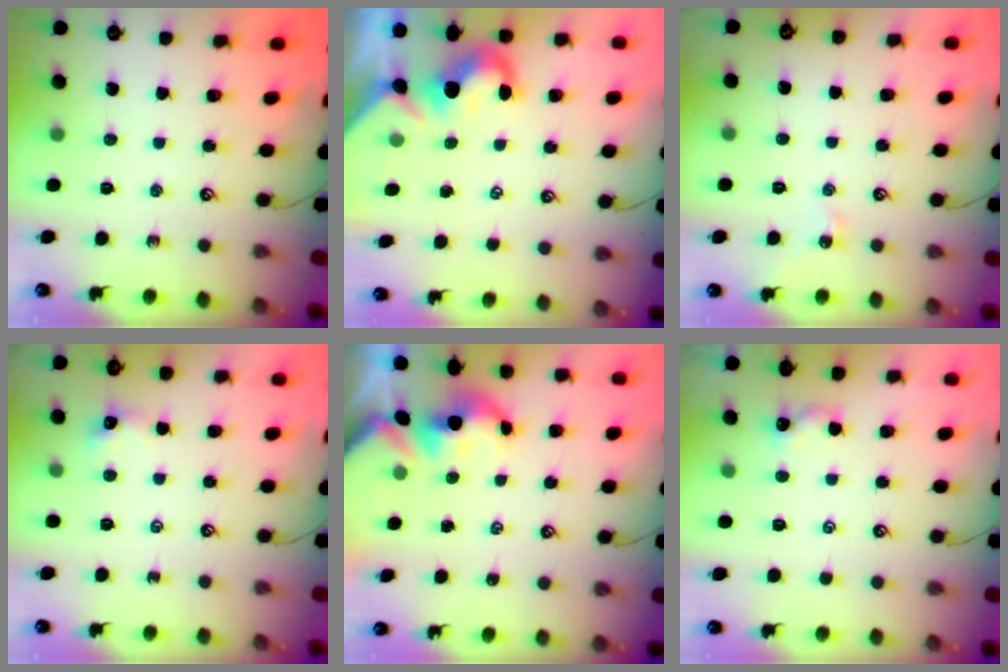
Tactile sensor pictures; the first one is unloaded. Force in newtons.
{"total": 1.9, "press": 1.7, "slide": 0.7}
{"total": 2.2, "press": 2.1, "slide": 0.6}
{"total": 1.7, "press": 1.7, "slide": 0.4}
{"total": 1.6, "press": 1.6, "slide": 0.1}
{"total": 1.2, "press": 1.1, "slide": 0.3}